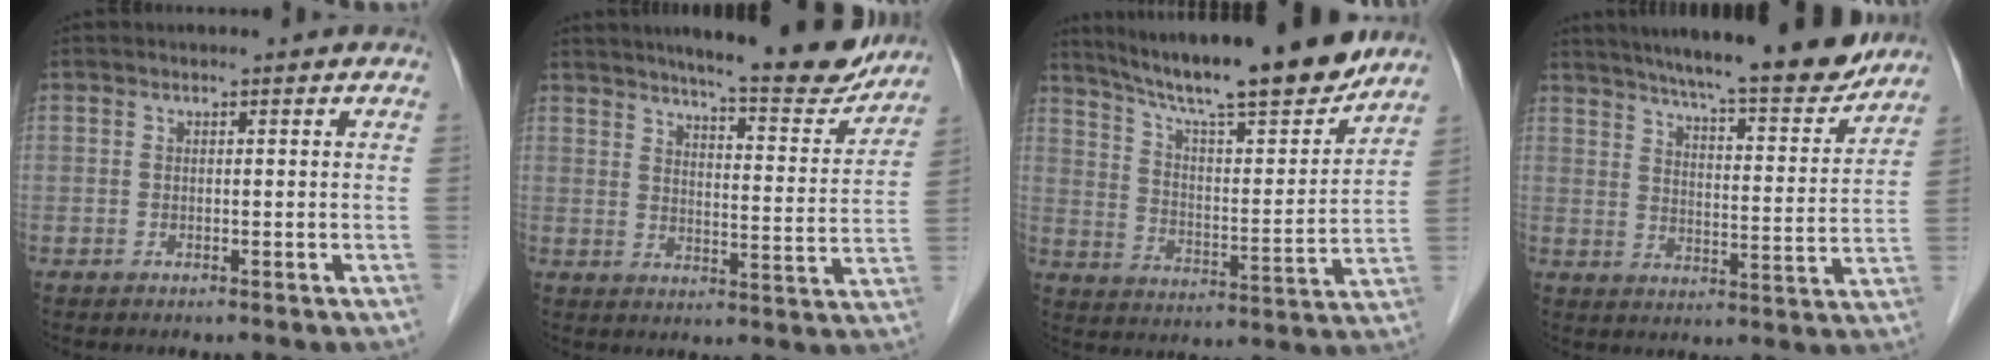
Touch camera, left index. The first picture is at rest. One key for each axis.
{"total": 15.3, "fx": 13.6, "fy": 1.7, "fz": 6.7, "tx": -0.088, "ty": -0.027, "tz": 0.172}
{"total": 19.6, "fx": 17.1, "fy": 1.1, "fz": 9.6, "tx": -0.156, "ty": -0.008, "tz": 0.262}
{"total": 19.0, "fx": 16.7, "fy": 1.8, "fz": 8.8, "tx": -0.133, "ty": -0.016, "tz": 0.228}